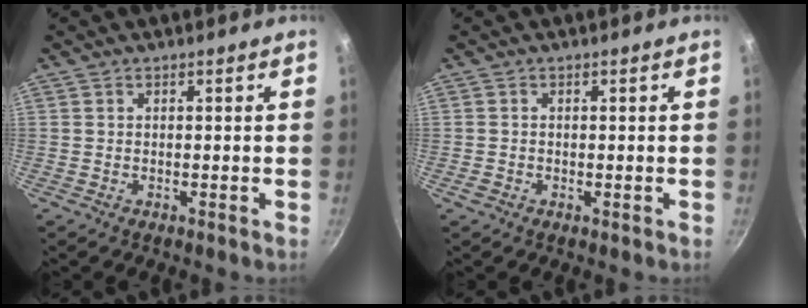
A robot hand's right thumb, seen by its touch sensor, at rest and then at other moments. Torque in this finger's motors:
{"motor_torque": [-0.11, 0.27, -0.11, 0.22, 0.02]}